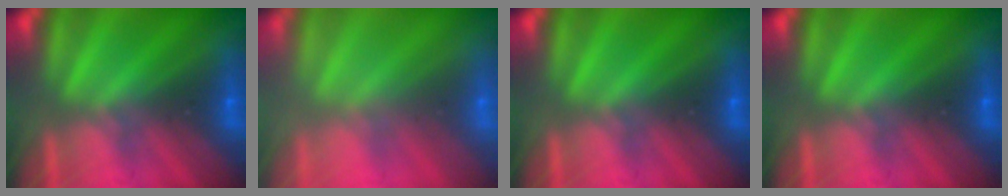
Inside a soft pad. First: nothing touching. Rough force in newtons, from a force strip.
{"total": 2.9}
{"total": 0.0}
{"total": 0.0}